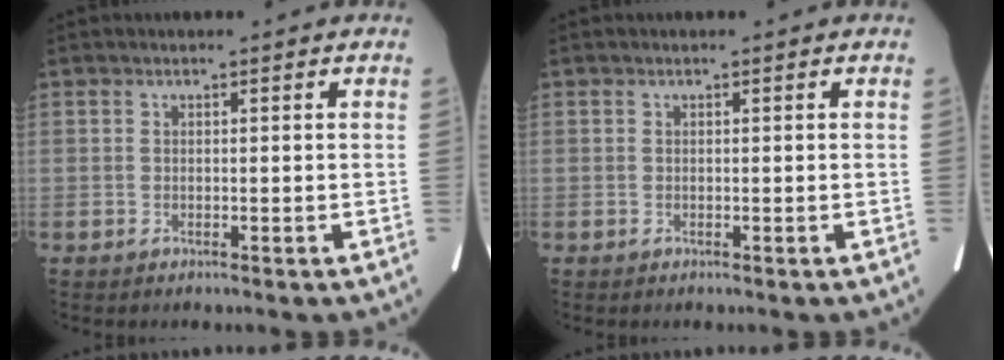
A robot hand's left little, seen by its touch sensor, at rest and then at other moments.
{"total": 0.0}